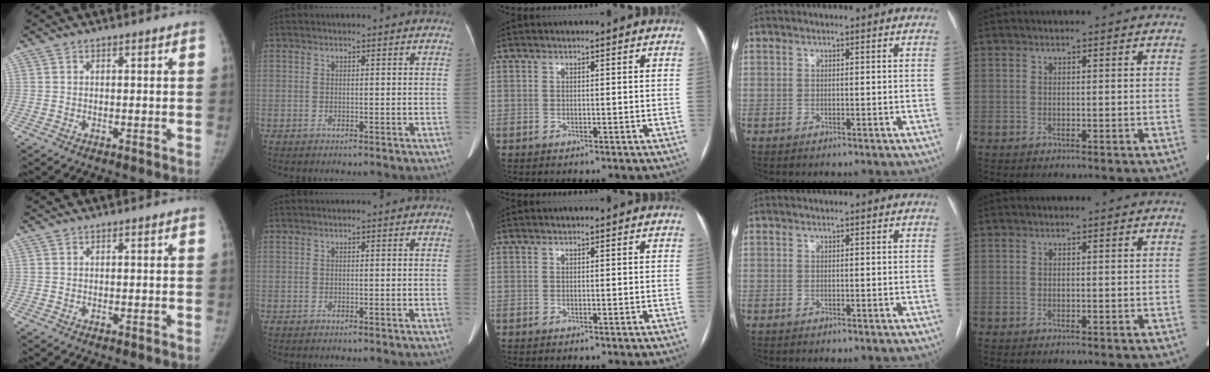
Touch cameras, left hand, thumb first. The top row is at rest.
{}